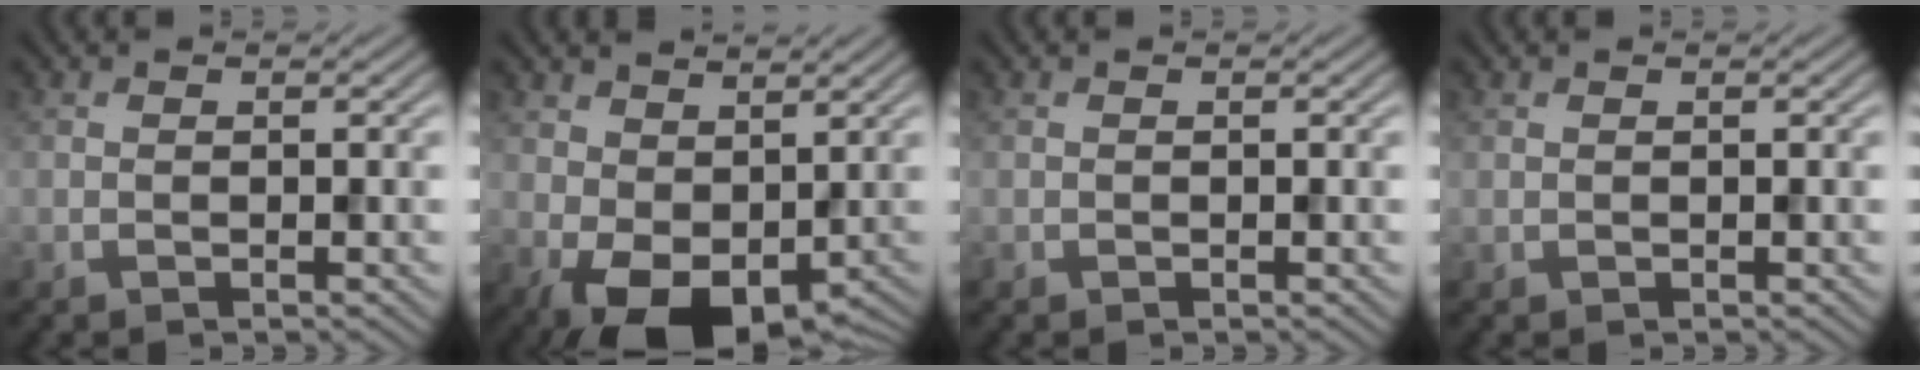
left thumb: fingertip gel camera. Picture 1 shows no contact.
{"total": 8.7, "force": [0.2, 5.5, 6.8], "torque": [-0.126, -0.019, 0.014]}
{"total": 0.0}
{"total": 0.0}